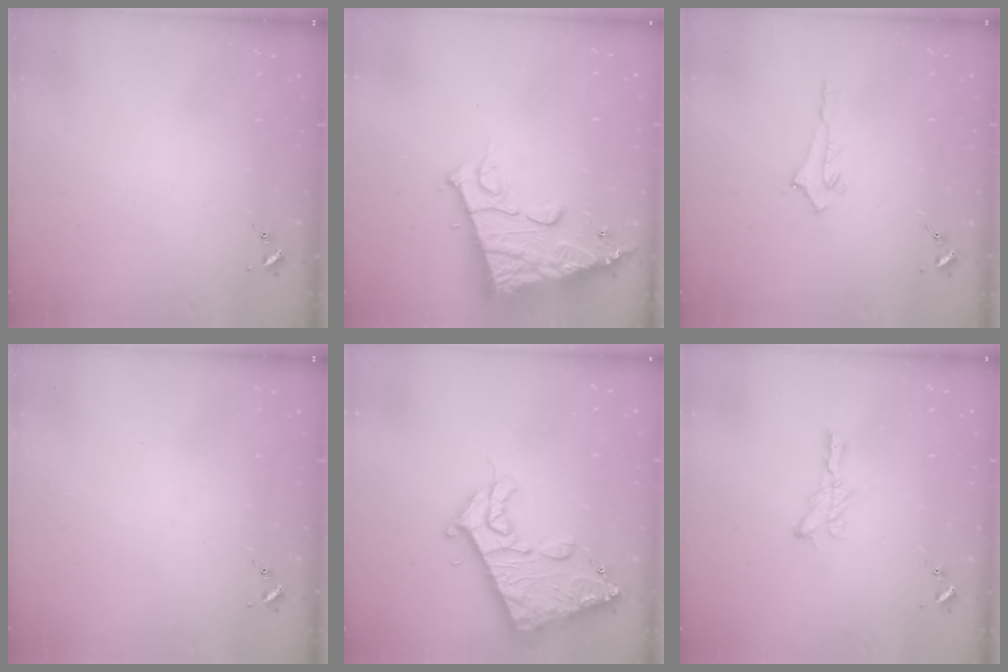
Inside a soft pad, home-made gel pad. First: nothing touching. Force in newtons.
{"total": 16.0, "press": 15.9, "slide": 1.8}
{"total": 2.9, "press": 2.9, "slide": 0.2}
{"total": 0.0}
{"total": 15.7, "press": 15.6, "slide": 1.7}
{"total": 6.1, "press": 6.0, "slide": 0.7}